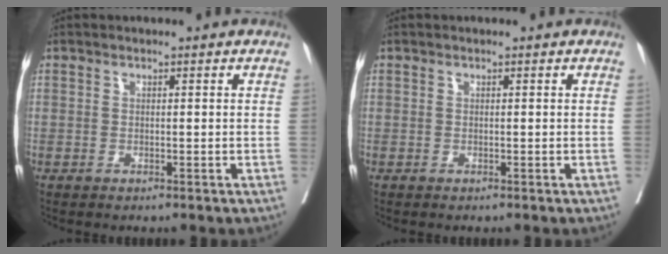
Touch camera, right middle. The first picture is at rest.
{"total": 0.0}